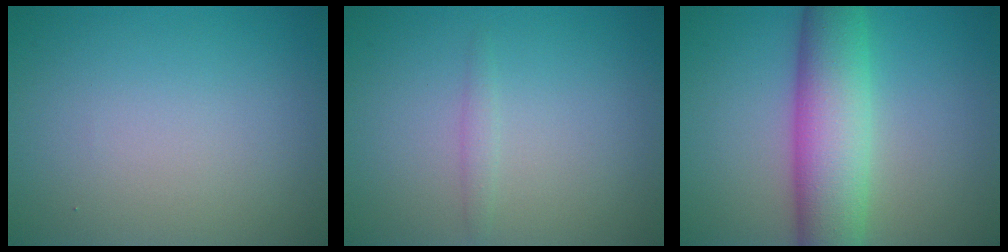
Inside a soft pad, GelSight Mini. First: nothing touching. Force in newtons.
{"total": 0.9, "press": 0.9, "slide": 0.1}
{"total": 8.3, "press": 8.3, "slide": 0.3}